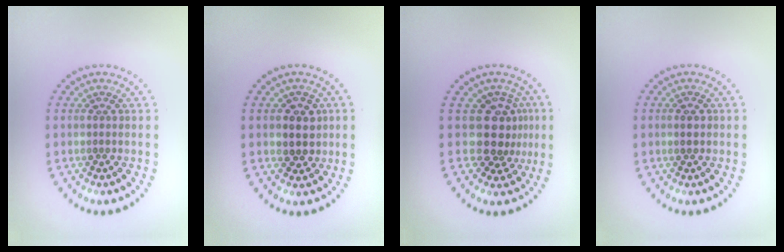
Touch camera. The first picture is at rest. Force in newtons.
{"total": 2.8, "press": 2.6, "slide": 0.9}
{"total": 3.6, "press": 2.7, "slide": 2.4}
{"total": 1.5, "press": 1.5, "slide": 0.0}